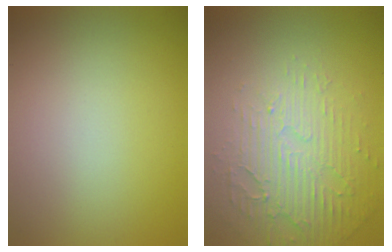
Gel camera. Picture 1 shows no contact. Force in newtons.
{"total": 5.6, "press": 3.3, "slide": 4.5}